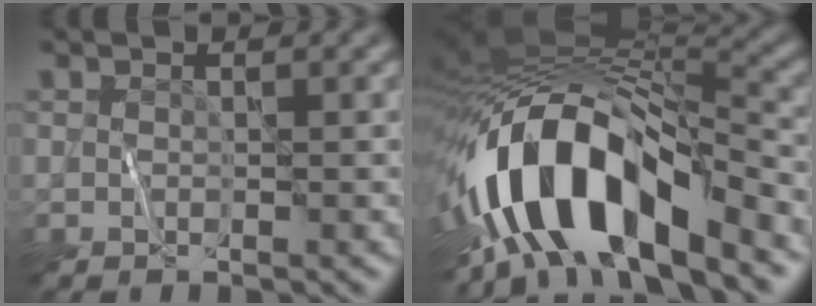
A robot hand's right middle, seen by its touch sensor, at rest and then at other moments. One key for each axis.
{"total": 12.7, "fx": -5.9, "fy": 5.1, "fz": 10.0, "tx": -0.176, "ty": 0.002, "tz": -0.104}